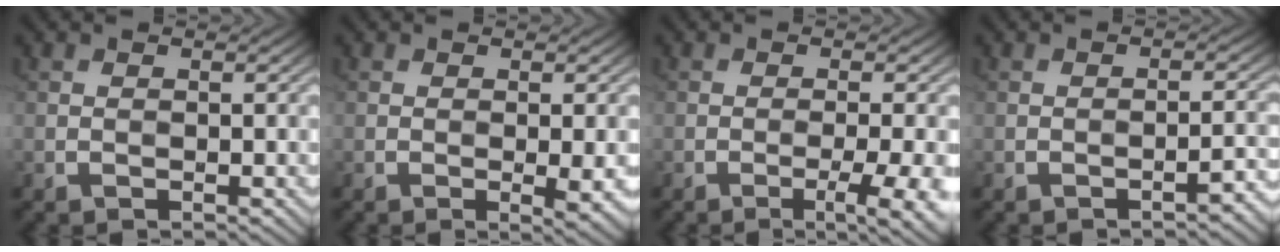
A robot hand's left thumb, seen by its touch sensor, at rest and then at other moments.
{"total": 2.6, "force": [-0.3, 0.4, 2.5], "torque": [-0.044, -0.006, -0.005]}
{"total": 5.0, "force": [-2.0, 0.8, 4.5], "torque": [-0.061, 0.006, -0.030]}
{"total": 2.5, "force": [-1.8, 0.3, 1.6], "torque": [-0.021, 0.014, -0.027]}